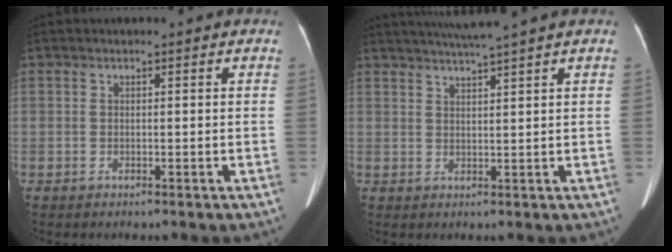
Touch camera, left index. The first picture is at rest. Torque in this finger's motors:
{"motor_torque": [0.57, -1.20, -0.01, 0.06]}